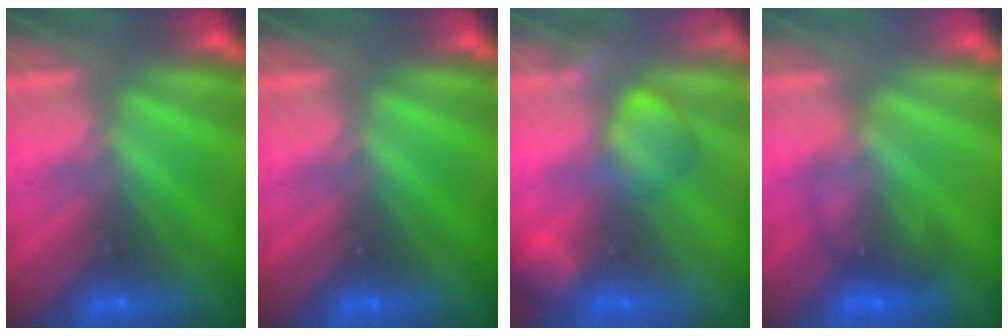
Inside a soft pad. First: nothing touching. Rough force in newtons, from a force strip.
{"total": 0.0}
{"total": 2.4}
{"total": 1.7}